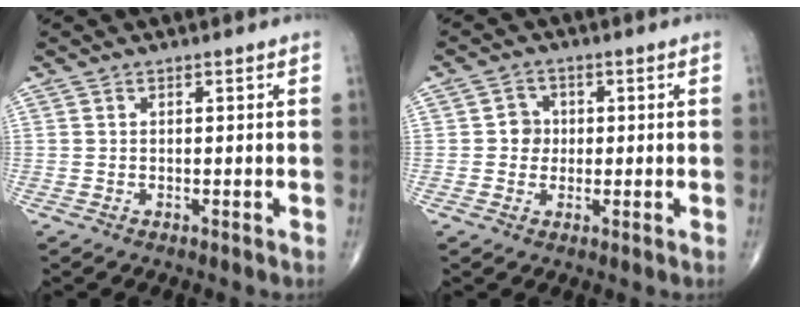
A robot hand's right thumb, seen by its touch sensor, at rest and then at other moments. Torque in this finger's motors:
{"motor_torque": [-0.28, 0.08, 0.09, 0.07, 0.01]}